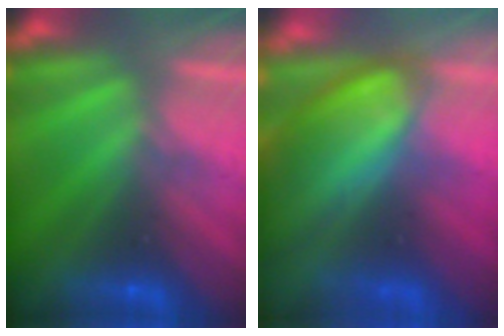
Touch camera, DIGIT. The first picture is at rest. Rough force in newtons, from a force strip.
{"total": 8.9}